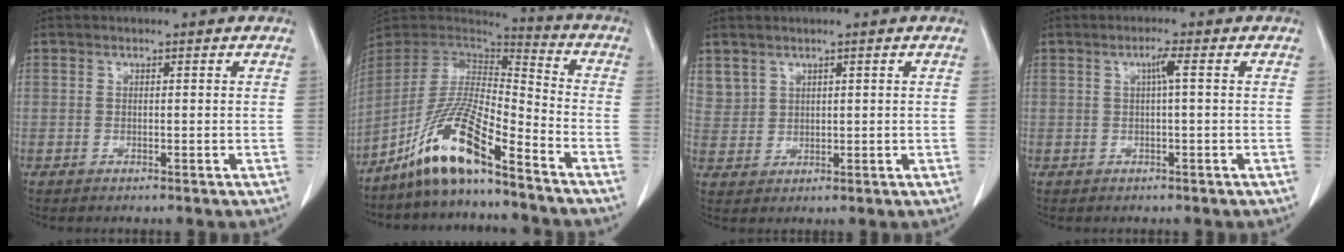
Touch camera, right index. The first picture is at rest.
{"total": 13.2, "force": [-9.2, 1.3, 9.5], "torque": [-0.190, -0.002, -0.174]}
{"total": 4.0, "force": [2.7, 2.9, 0.5], "torque": [-0.005, 0.004, 0.064]}
{"total": 1.9, "force": [0.3, -0.3, 1.9], "torque": [-0.034, 0.003, 0.006]}